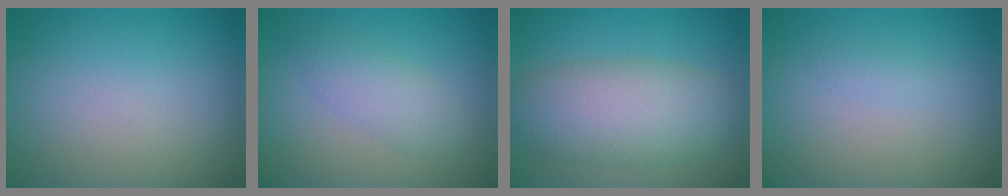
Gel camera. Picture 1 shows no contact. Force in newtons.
{"total": 2.7, "press": 2.7, "slide": 0.0}
{"total": 7.3, "press": 7.3, "slide": 0.2}
{"total": 0.6, "press": 0.6, "slide": 0.0}